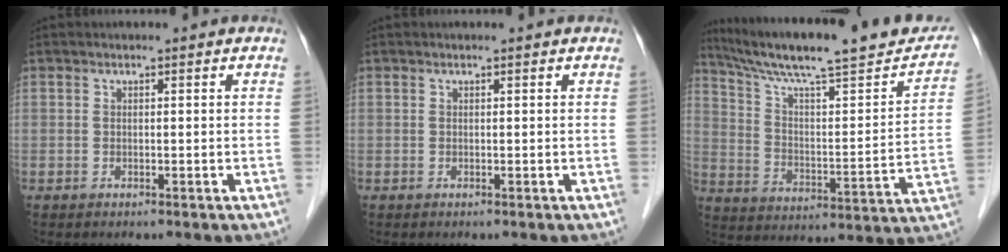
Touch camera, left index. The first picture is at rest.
{"total": 0.6, "force": [0.6, 0.0, 0.2], "torque": [-0.005, 0.004, 0.008]}
{"total": 24.9, "force": [20.9, 3.6, 13.1], "torque": [-0.206, 0.004, 0.302]}